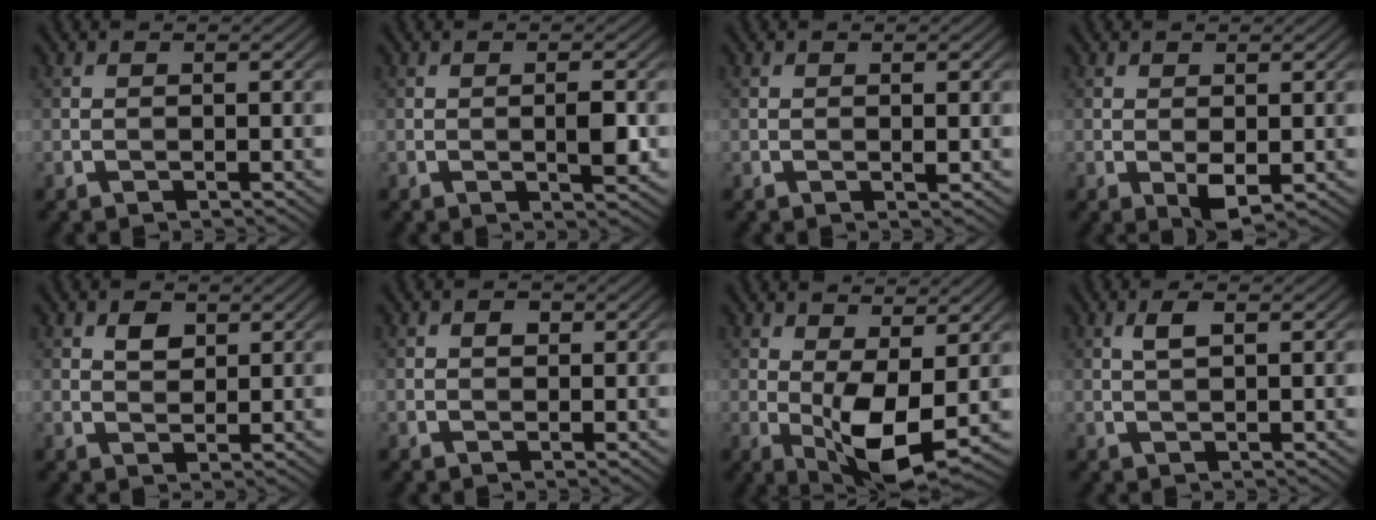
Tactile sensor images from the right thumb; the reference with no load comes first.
{"total": 2.6, "force": [-0.1, 0.5, 2.5], "torque": [-0.044, 0.001, -0.003]}
{"total": 0.7, "force": [0.1, 0.1, 0.7], "torque": [-0.013, -0.002, 0.001]}
{"total": 2.1, "force": [-0.2, 1.0, 1.8], "torque": [-0.034, -0.005, -0.001]}
{"total": 2.4, "force": [1.2, 1.6, 1.4], "torque": [-0.025, -0.001, 0.022]}
{"total": 1.2, "force": [0.3, 0.9, 0.7], "torque": [-0.011, -0.001, 0.003]}
{"total": 8.1, "force": [-0.2, 3.1, 7.4], "torque": [-0.135, -0.005, 0.000]}
{"total": 2.1, "force": [0.8, 0.6, 1.9], "torque": [-0.041, 0.004, 0.015]}